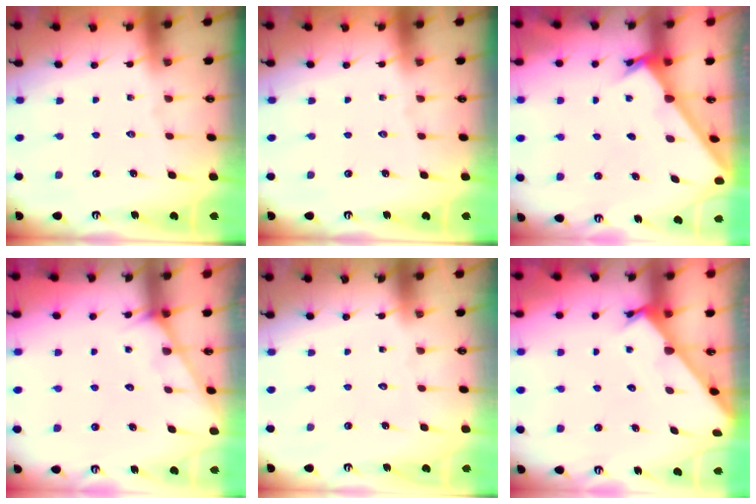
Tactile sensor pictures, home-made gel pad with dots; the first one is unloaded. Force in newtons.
{"total": 0.0}
{"total": 1.9, "press": 1.9, "slide": 0.1}
{"total": 3.2, "press": 3.2, "slide": 0.3}
{"total": 1.6, "press": 1.6, "slide": 0.0}
{"total": 2.4, "press": 2.4, "slide": 0.3}